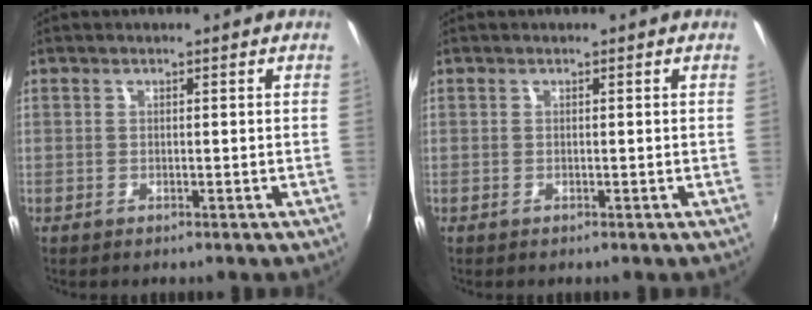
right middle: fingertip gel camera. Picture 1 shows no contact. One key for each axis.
{"total": 0.0}